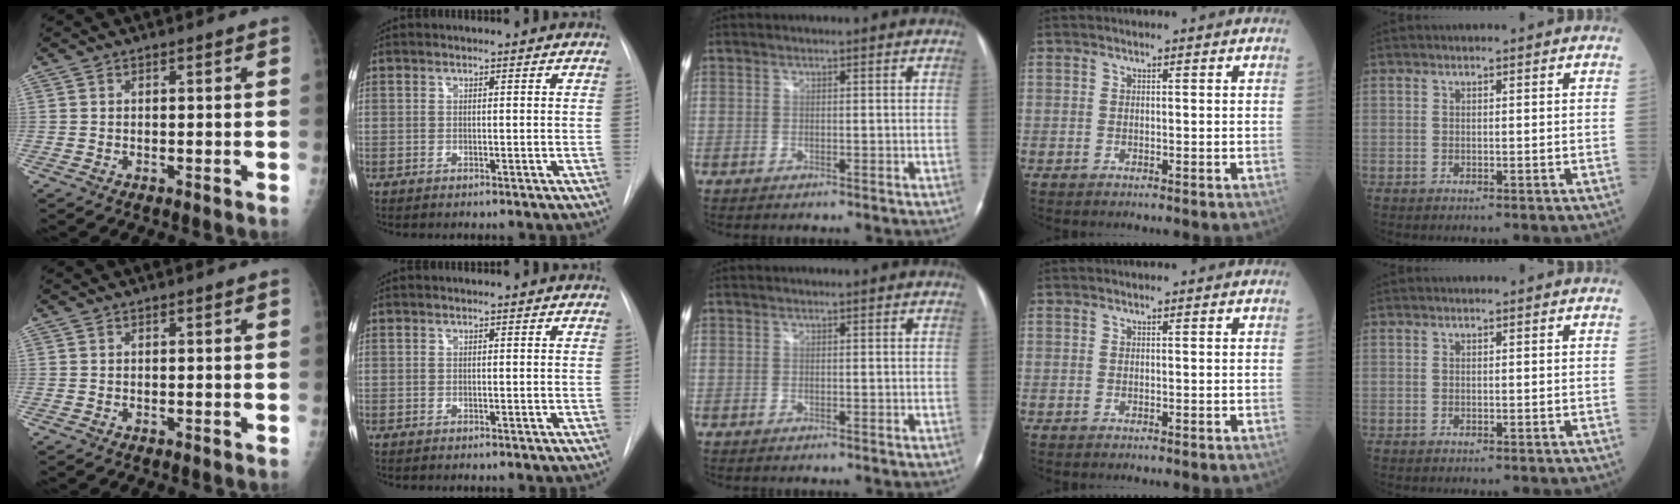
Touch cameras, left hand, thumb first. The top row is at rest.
{}